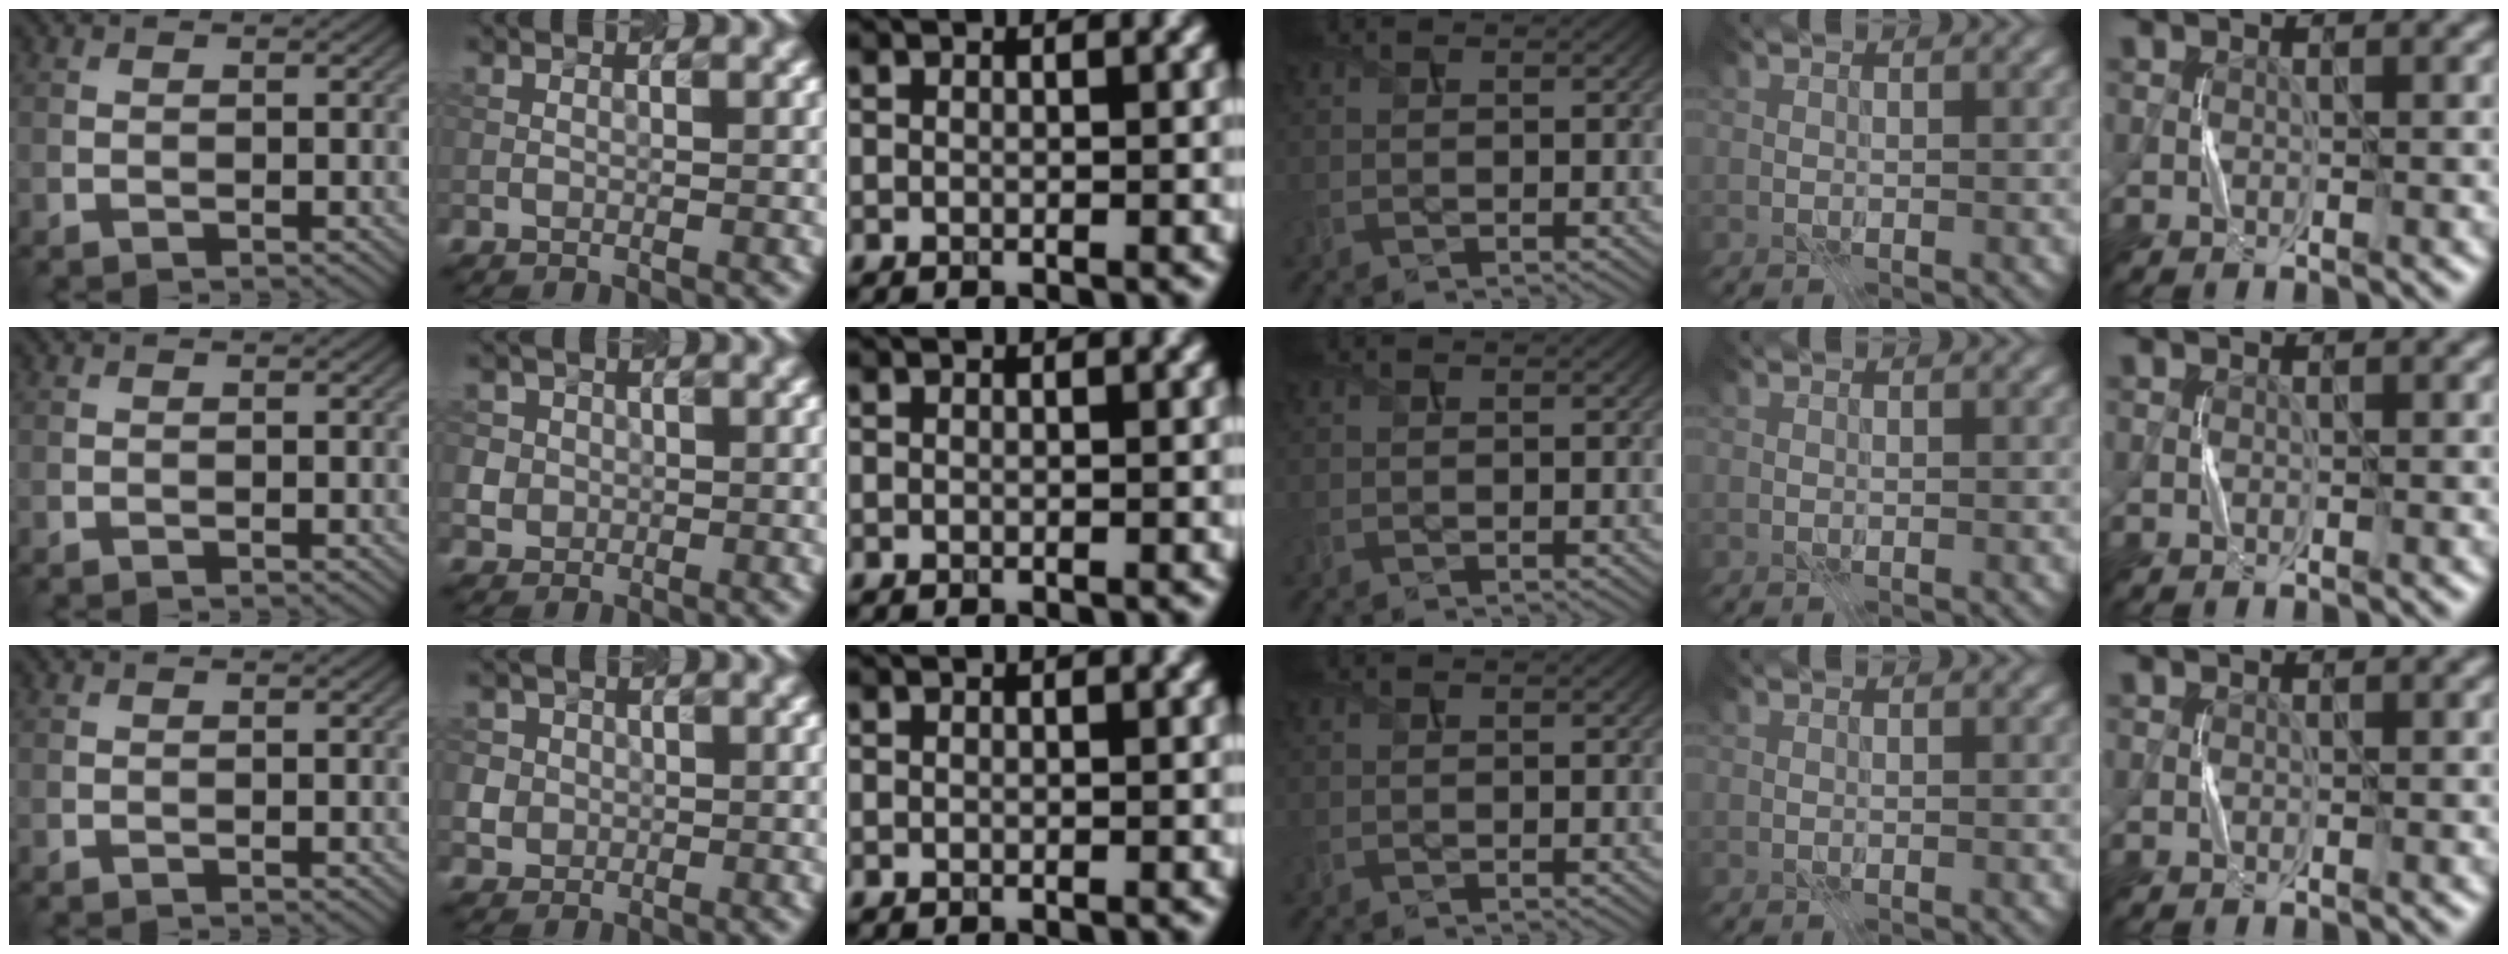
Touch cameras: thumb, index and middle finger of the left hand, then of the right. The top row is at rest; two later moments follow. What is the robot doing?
{"motion": "press", "object": "calculator"}